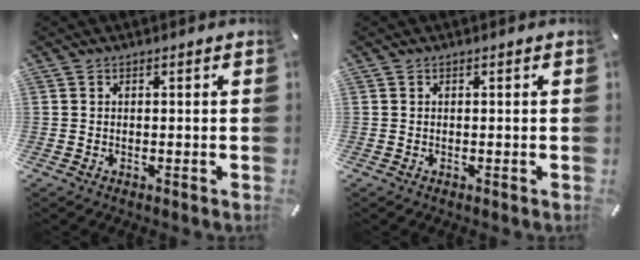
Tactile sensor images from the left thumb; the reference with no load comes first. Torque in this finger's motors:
{"motor_torque": [-0.03, 0.01, 0.00, -0.01, 0.00]}